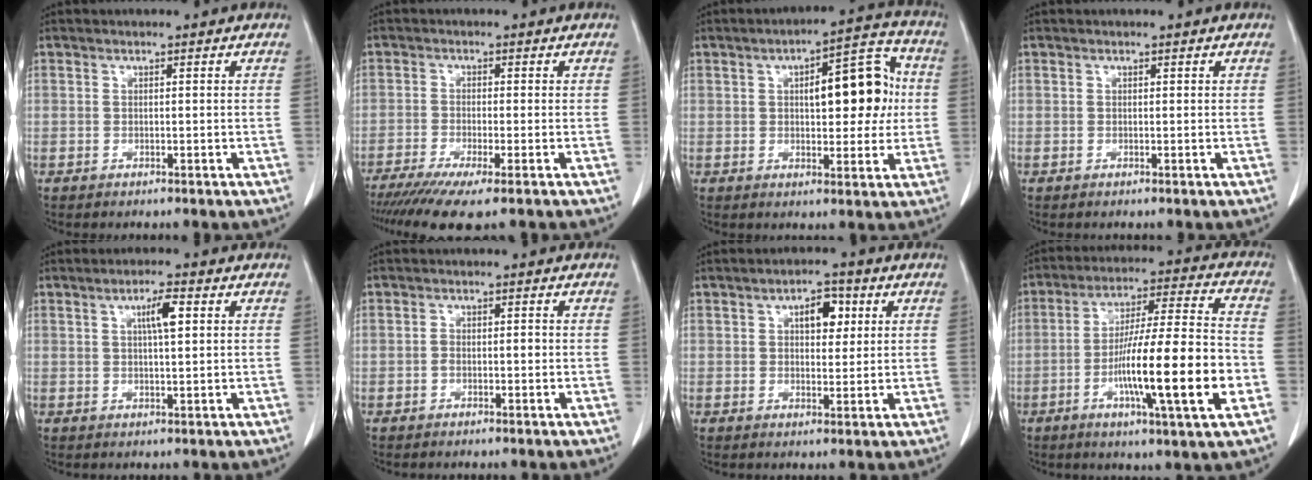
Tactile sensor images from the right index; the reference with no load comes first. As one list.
[{"total": 8.1, "force": [-5.9, 0.4, 5.6], "torque": [-0.085, -0.019, -0.098]}, {"total": 11.8, "force": [1.6, 4.4, 10.8], "torque": [-0.138, 0.032, 0.025]}, {"total": 0.0}, {"total": 4.1, "force": [1.4, 0.6, 3.8], "torque": [-0.065, 0.003, 0.022]}, {"total": 1.5, "force": [-0.4, 0.9, 1.2], "torque": [-0.019, 0.006, -0.005]}, {"total": 4.7, "force": [1.7, 2.2, 3.8], "torque": [-0.057, 0.008, 0.024]}, {"total": 18.1, "force": [-5.0, 0.6, 17.4], "torque": [-0.289, -0.006, -0.083]}]